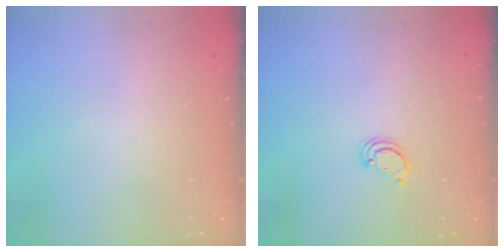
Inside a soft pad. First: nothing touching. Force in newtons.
{"total": 2.6, "press": 2.6, "slide": 0.2}